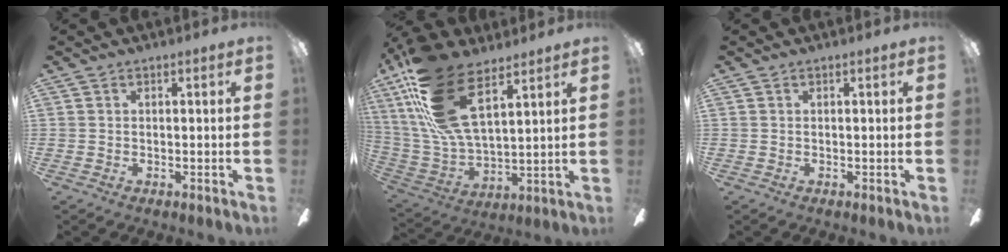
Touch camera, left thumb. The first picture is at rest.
{"total": 23.1, "force": [11.9, 10.5, 16.8], "torque": [-0.352, -0.039, 0.214]}
{"total": 0.0}